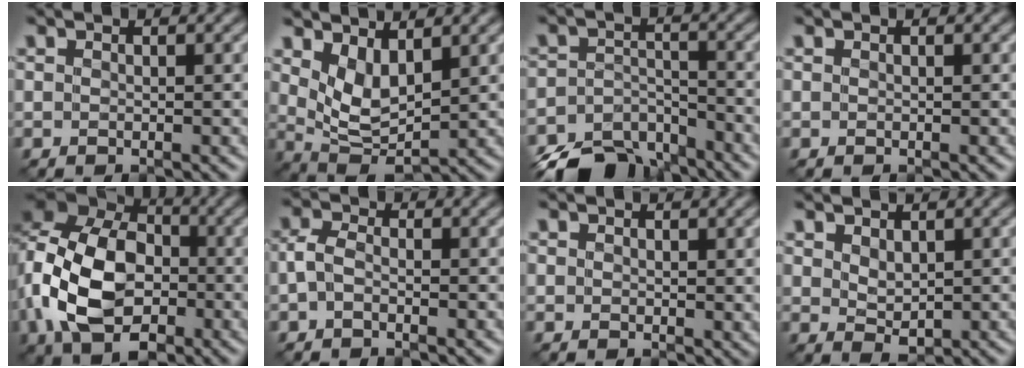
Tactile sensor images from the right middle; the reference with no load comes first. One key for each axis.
{"total": 4.3, "fx": 1.7, "fy": 2.1, "fz": 3.3, "tx": -0.072, "ty": -0.014, "tz": 0.040}
{"total": 8.5, "fx": -7.3, "fy": 3.4, "fz": 2.8, "tx": -0.049, "ty": -0.018, "tz": -0.119}
{"total": 0.0}
{"total": 12.8, "fx": -2.8, "fy": 9.0, "fz": 8.7, "tx": -0.196, "ty": -0.015, "tz": -0.058}
{"total": 1.7, "fx": -0.7, "fy": 0.9, "fz": 1.2, "tx": -0.032, "ty": 0.001, "tz": -0.018}
{"total": 0.9, "fx": 0.3, "fy": 0.6, "fz": 0.6, "tx": -0.006, "ty": -0.005, "tz": 0.006}
{"total": 1.9, "fx": 0.8, "fy": 1.1, "fz": 1.3, "tx": -0.028, "ty": -0.006, "tz": 0.023}